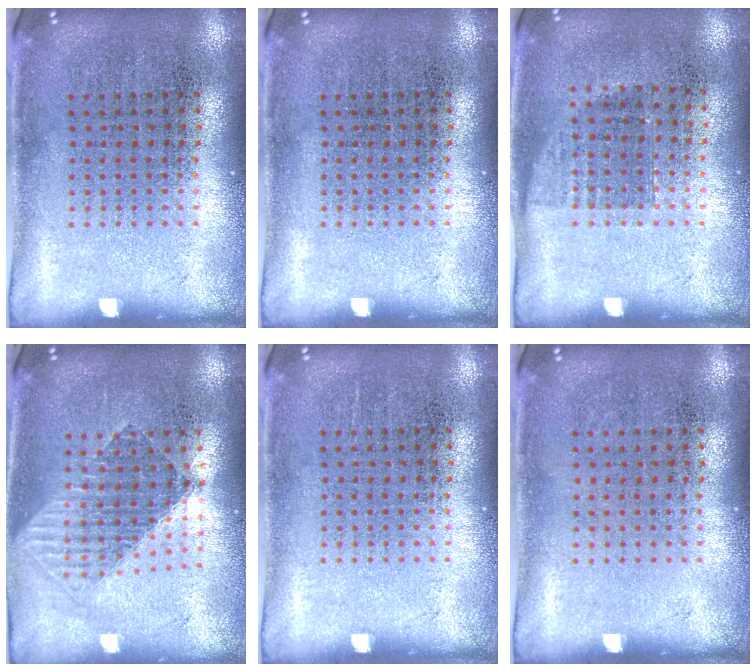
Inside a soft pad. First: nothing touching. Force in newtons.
{"total": 0.0}
{"total": 0.8, "press": 0.7, "slide": 0.4}
{"total": 1.6, "press": 1.4, "slide": 0.7}
{"total": 0.0}
{"total": 0.0}